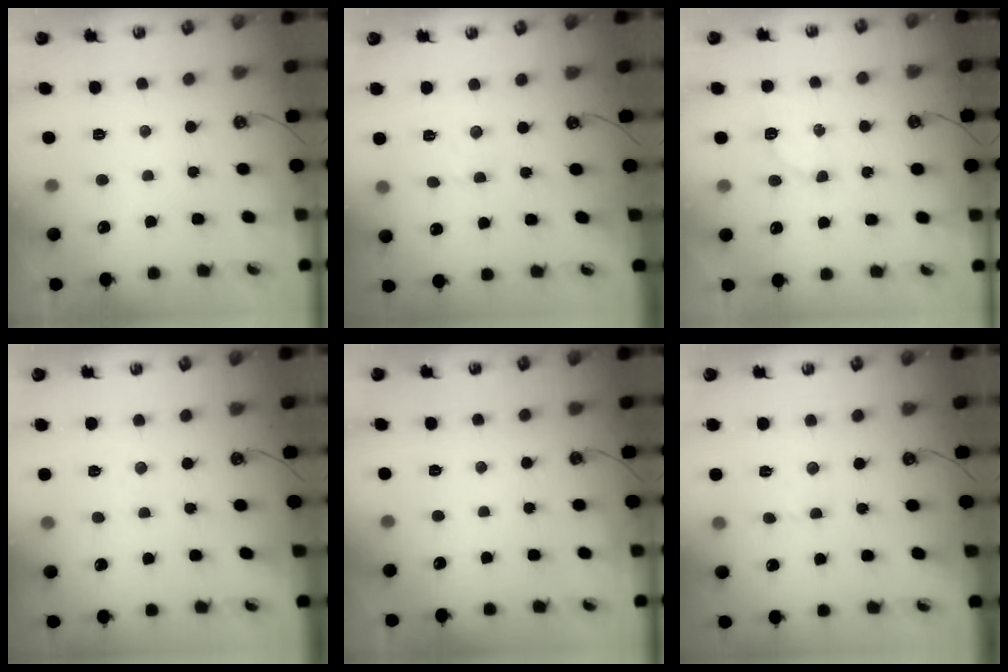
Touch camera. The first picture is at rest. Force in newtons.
{"total": 2.1, "press": 2.0, "slide": 0.6}
{"total": 3.8, "press": 3.8, "slide": 0.5}
{"total": 2.5, "press": 2.5, "slide": 0.4}
{"total": 0.0}
{"total": 2.6, "press": 2.5, "slide": 0.7}